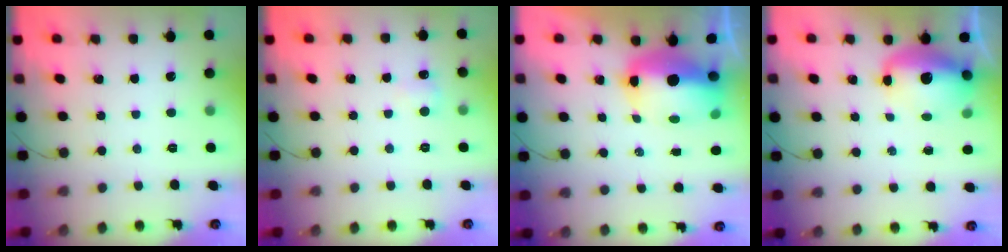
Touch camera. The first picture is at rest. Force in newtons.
{"total": 5.3, "press": 5.0, "slide": 1.5}
{"total": 12.2, "press": 11.8, "slide": 2.8}
{"total": 11.3, "press": 11.0, "slide": 2.7}